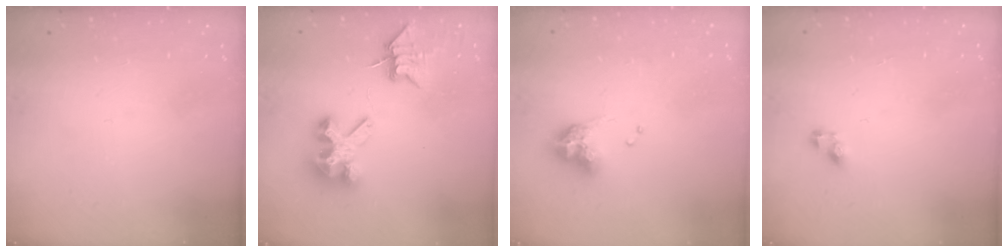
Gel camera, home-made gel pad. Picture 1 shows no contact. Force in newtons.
{"total": 6.7, "press": 6.7, "slide": 0.6}
{"total": 8.9, "press": 8.8, "slide": 0.9}
{"total": 3.8, "press": 3.7, "slide": 0.4}